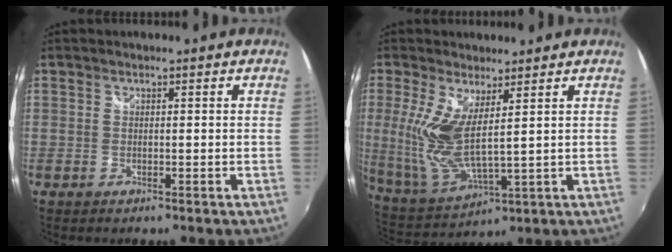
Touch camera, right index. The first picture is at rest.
{"total": 10.3, "force": [3.2, 3.2, 9.3], "torque": [-0.204, -0.013, 0.074]}